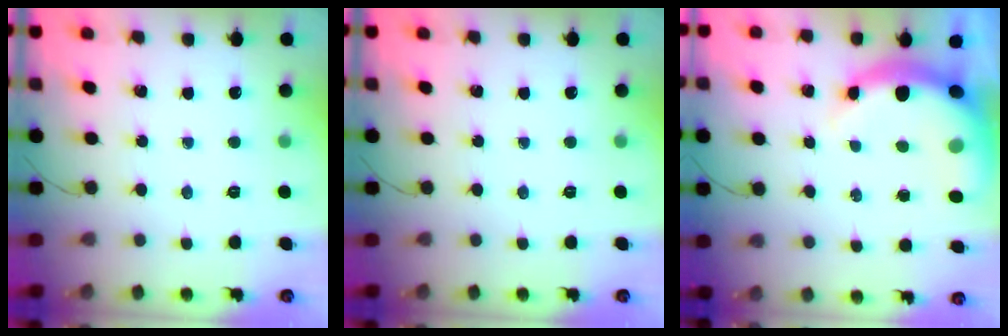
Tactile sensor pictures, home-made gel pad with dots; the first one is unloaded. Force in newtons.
{"total": 0.0}
{"total": 10.9, "press": 10.6, "slide": 2.5}